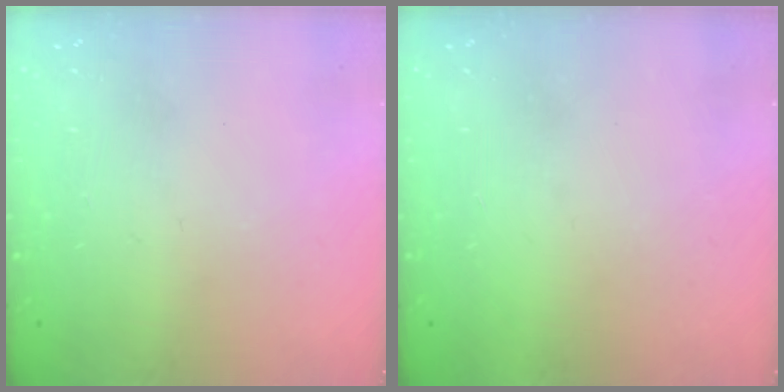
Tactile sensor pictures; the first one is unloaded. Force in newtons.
{"total": 1.5, "press": 1.5, "slide": 0.1}